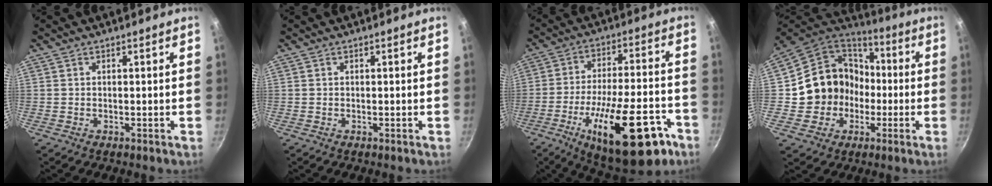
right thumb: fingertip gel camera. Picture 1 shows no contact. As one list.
[{"total": 0.0}, {"total": 23.6, "force": [-11.0, 8.8, 18.9], "torque": [-0.258, 0.041, -0.158]}, {"total": 15.8, "force": [-1.5, 14.6, 5.7], "torque": [-0.060, 0.046, -0.023]}]